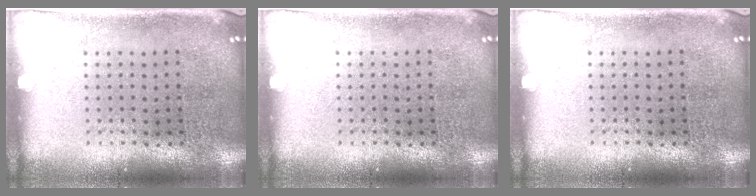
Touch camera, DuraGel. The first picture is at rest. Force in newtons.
{"total": 0.0}
{"total": 0.0}